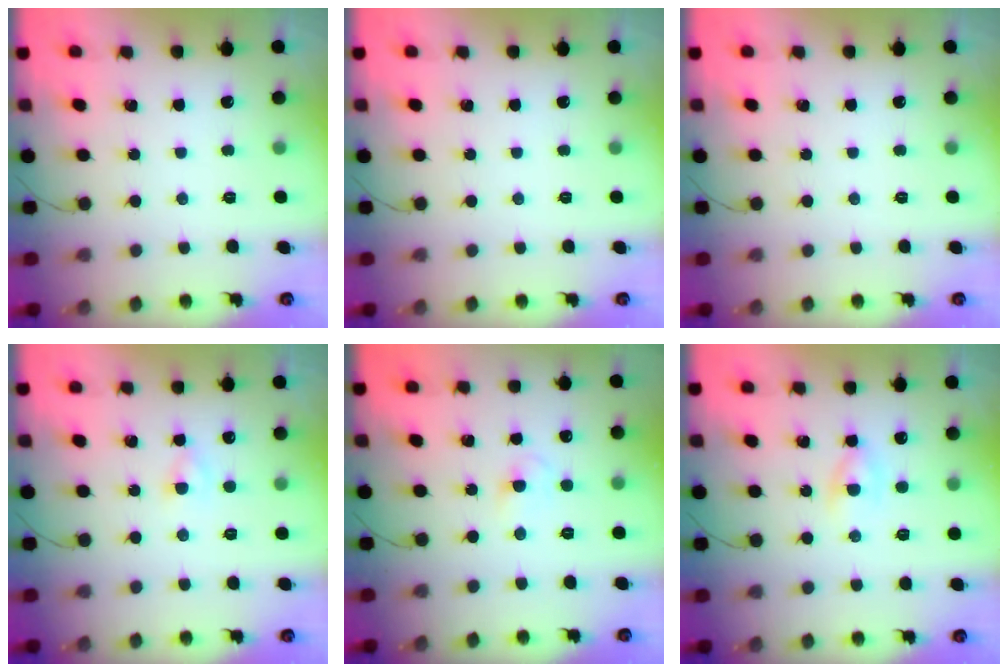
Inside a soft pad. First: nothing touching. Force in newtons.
{"total": 0.0}
{"total": 0.0}
{"total": 1.9, "press": 1.6, "slide": 0.9}
{"total": 2.3, "press": 2.1, "slide": 1.0}
{"total": 2.1, "press": 2.0, "slide": 0.8}